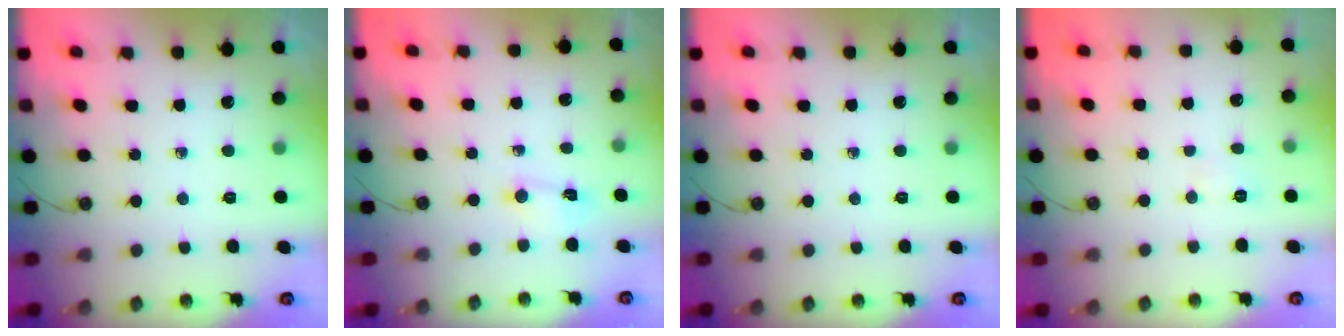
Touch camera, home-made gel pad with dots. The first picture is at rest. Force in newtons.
{"total": 2.7, "press": 2.7, "slide": 0.4}
{"total": 0.0}
{"total": 3.5, "press": 2.8, "slide": 2.2}